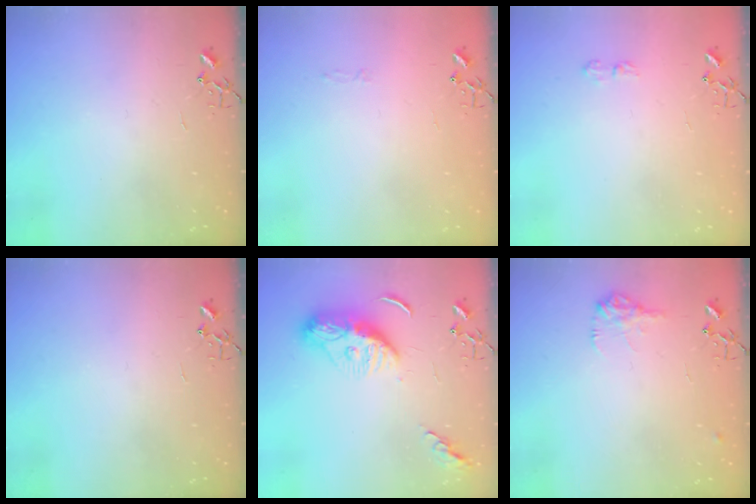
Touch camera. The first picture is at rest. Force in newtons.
{"total": 2.8, "press": 2.8, "slide": 0.4}
{"total": 6.4, "press": 6.4, "slide": 0.9}
{"total": 0.0}
{"total": 11.6, "press": 11.6, "slide": 1.0}
{"total": 9.5, "press": 9.5, "slide": 0.4}